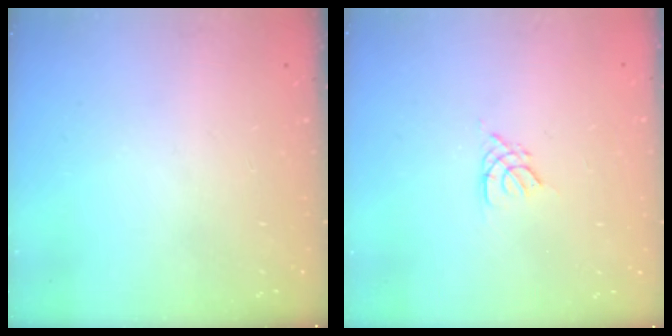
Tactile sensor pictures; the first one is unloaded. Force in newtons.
{"total": 2.8, "press": 2.7, "slide": 0.5}